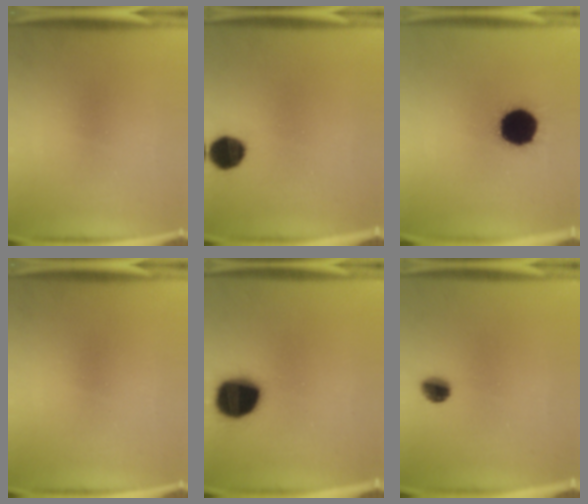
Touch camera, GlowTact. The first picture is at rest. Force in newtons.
{"total": 8.0}
{"total": 18.1}
{"total": 0.0}
{"total": 18.0}
{"total": 4.2}